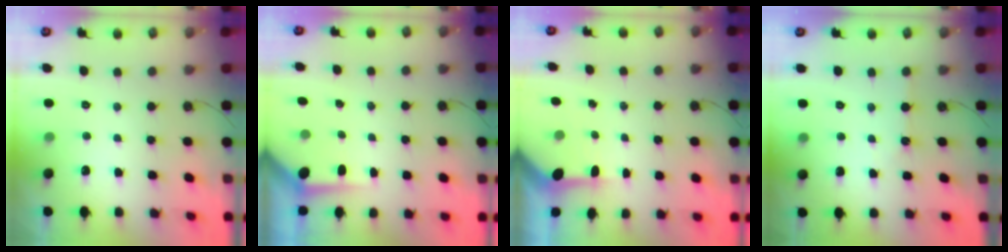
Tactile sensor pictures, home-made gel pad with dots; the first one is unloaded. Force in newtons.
{"total": 3.6, "press": 3.6, "slide": 0.4}
{"total": 3.1, "press": 3.1, "slide": 0.3}
{"total": 0.9, "press": 0.8, "slide": 0.2}